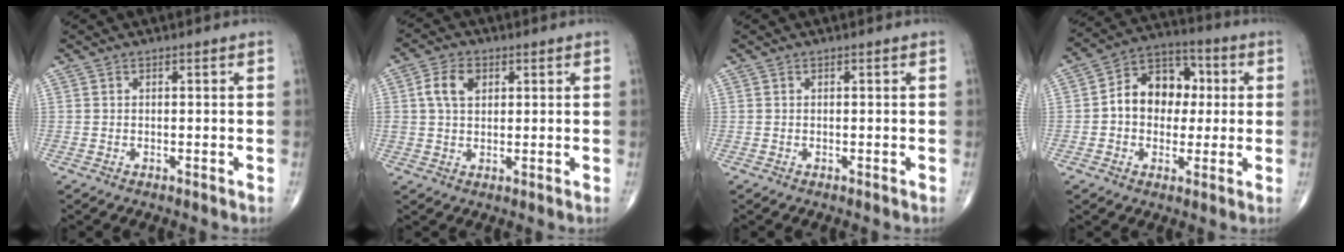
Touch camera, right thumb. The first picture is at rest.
{"total": 5.7, "force": [1.7, 3.9, 3.8], "torque": [-0.069, 0.004, 0.029]}
{"total": 0.0}
{"total": 12.6, "force": [0.7, 9.6, 8.1], "torque": [-0.089, 0.031, 0.002]}